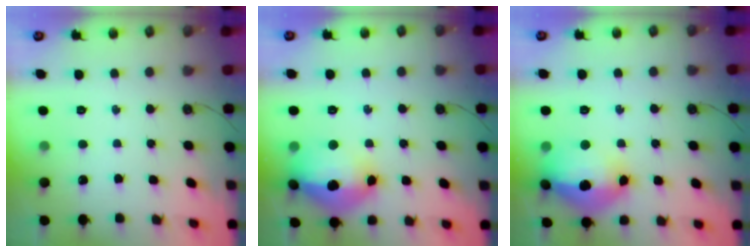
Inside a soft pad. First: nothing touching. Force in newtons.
{"total": 20.0, "press": 18.6, "slide": 7.3}
{"total": 20.0, "press": 18.6, "slide": 7.3}